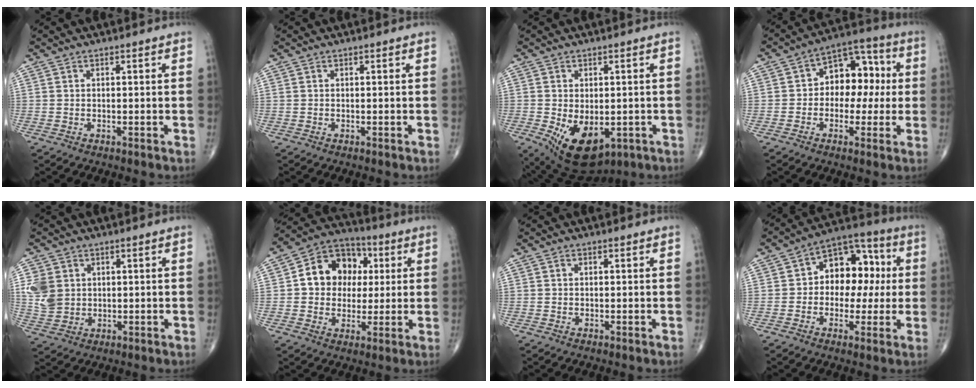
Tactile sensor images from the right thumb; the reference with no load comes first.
{"total": 0.0}
{"total": 11.7, "force": [-3.4, 6.9, 8.7], "torque": [-0.129, -0.010, -0.032]}
{"total": 11.5, "force": [0.4, 8.1, 8.1], "torque": [-0.072, 0.036, -0.007]}
{"total": 6.8, "force": [1.5, 5.7, 3.4], "torque": [-0.055, -0.005, 0.040]}
{"total": 13.3, "force": [2.2, 10.9, 7.4], "torque": [-0.072, 0.013, 0.028]}
{"total": 0.0}
{"total": 13.6, "force": [1.1, 9.5, 9.7], "torque": [-0.088, 0.033, 0.003]}